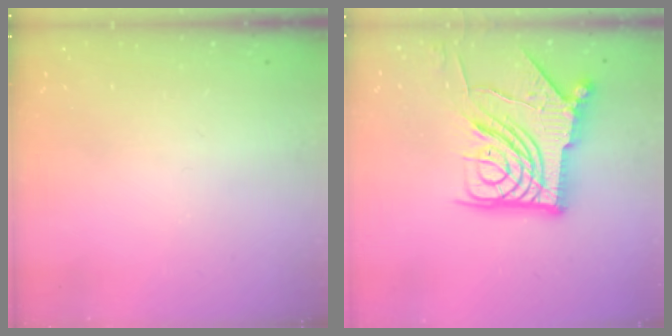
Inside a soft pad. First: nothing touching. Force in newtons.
{"total": 21.3, "press": 21.2, "slide": 2.4}